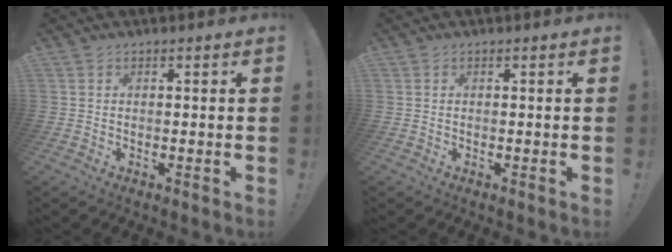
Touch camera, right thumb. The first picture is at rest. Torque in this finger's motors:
{"motor_torque": [-0.19, -0.01, 0.26, -0.17, -0.13]}